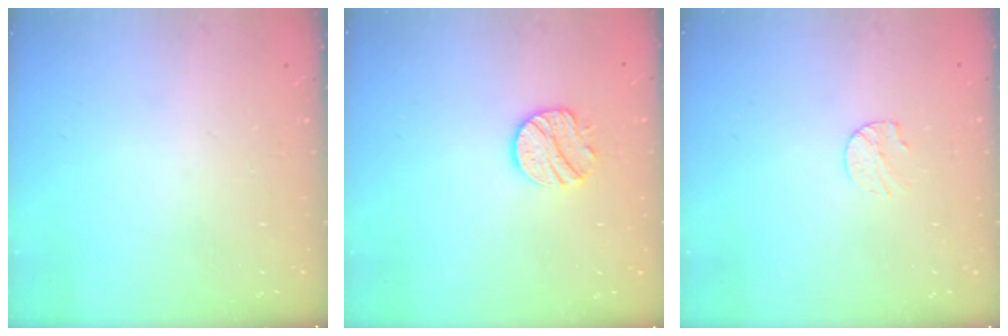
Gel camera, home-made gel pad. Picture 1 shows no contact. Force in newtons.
{"total": 9.8, "press": 9.8, "slide": 0.7}
{"total": 6.5, "press": 6.4, "slide": 0.6}